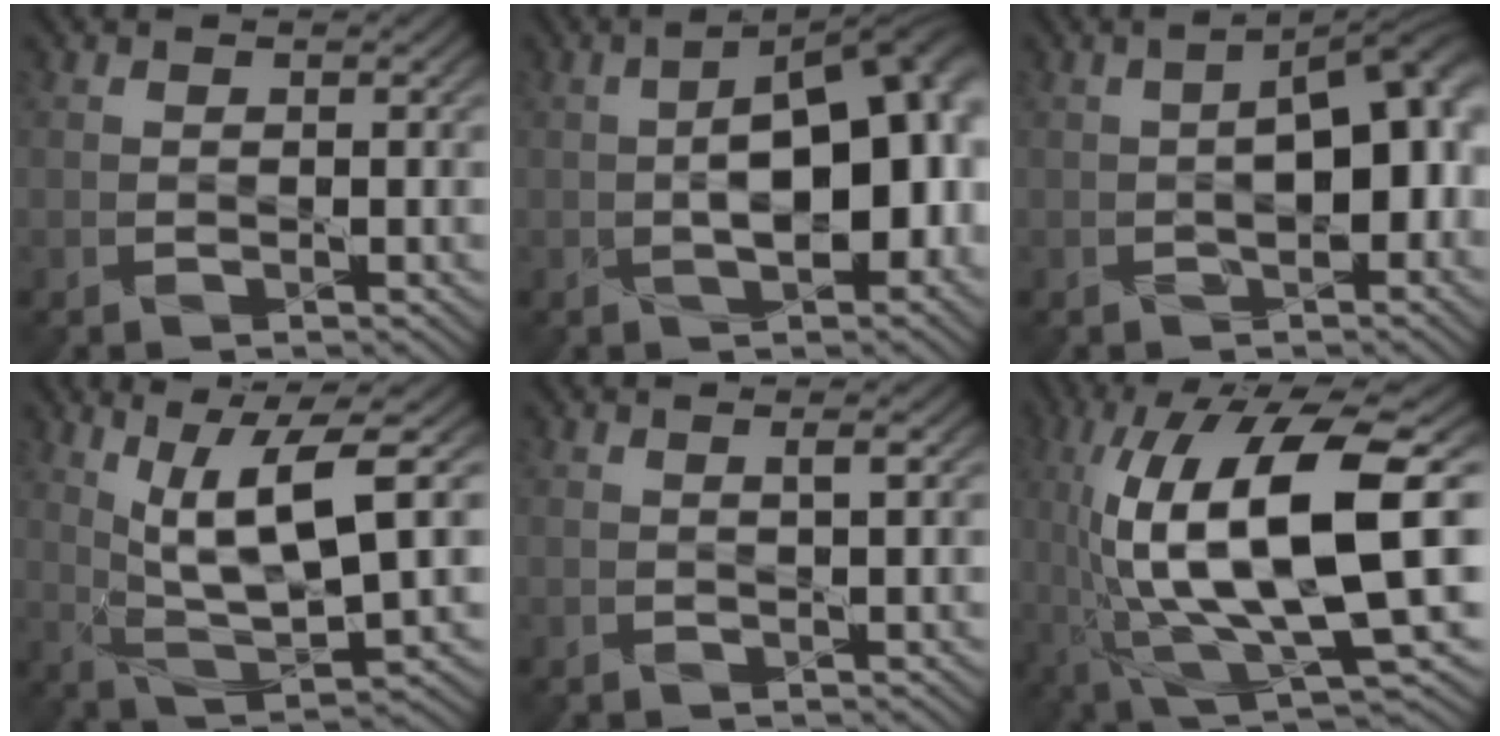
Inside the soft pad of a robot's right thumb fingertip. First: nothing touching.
{"total": 14.5, "force": [-0.4, 7.4, 12.4], "torque": [-0.161, -0.010, 0.000]}
{"total": 8.5, "force": [-0.4, 4.3, 7.3], "torque": [-0.088, -0.006, 0.000]}
{"total": 10.0, "force": [3.9, 2.1, 8.9], "torque": [-0.177, 0.012, 0.079]}
{"total": 0.7, "force": [0.4, -0.3, 0.4], "torque": [-0.008, 0.003, 0.006]}
{"total": 16.4, "force": [1.2, 4.7, 15.7], "torque": [-0.306, 0.005, 0.027]}